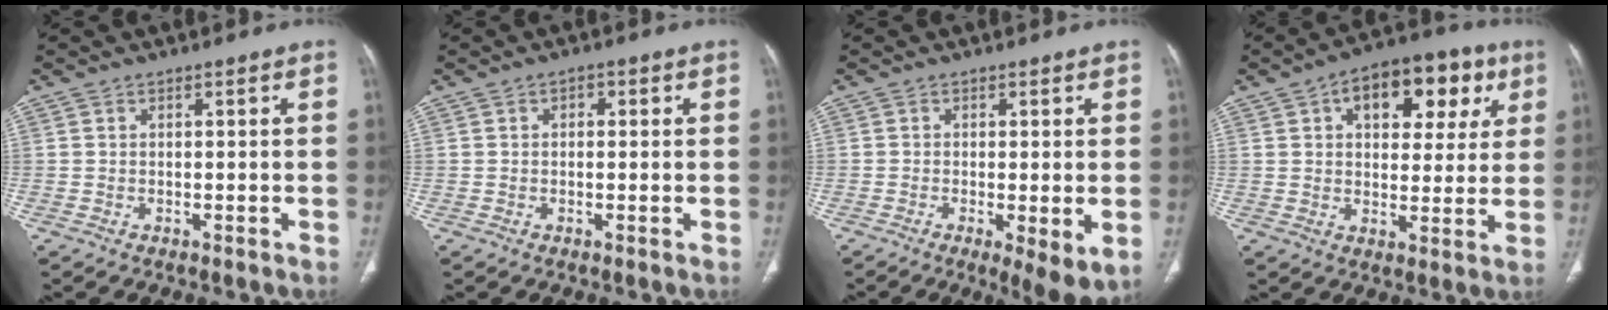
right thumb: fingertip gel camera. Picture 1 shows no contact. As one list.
[{"total": 1.5, "force": [0.5, 1.1, 1.0], "torque": [-0.008, 0.003, 0.005]}, {"total": 6.5, "force": [-1.5, 1.7, 6.0], "torque": [-0.099, -0.024, -0.025]}, {"total": 16.1, "force": [6.5, 9.3, 11.4], "torque": [-0.107, 0.004, 0.089]}]